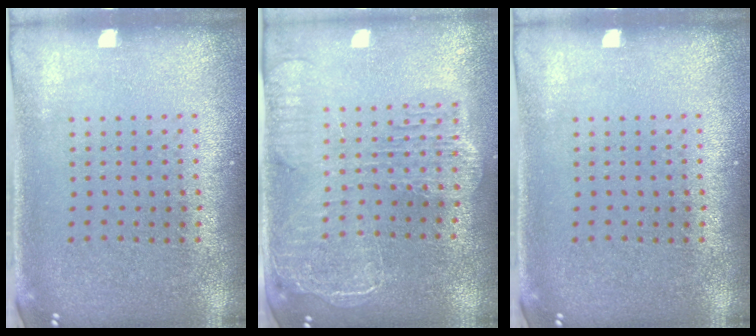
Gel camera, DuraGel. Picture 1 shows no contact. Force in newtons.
{"total": 2.3, "press": 2.0, "slide": 1.0}
{"total": 0.0}